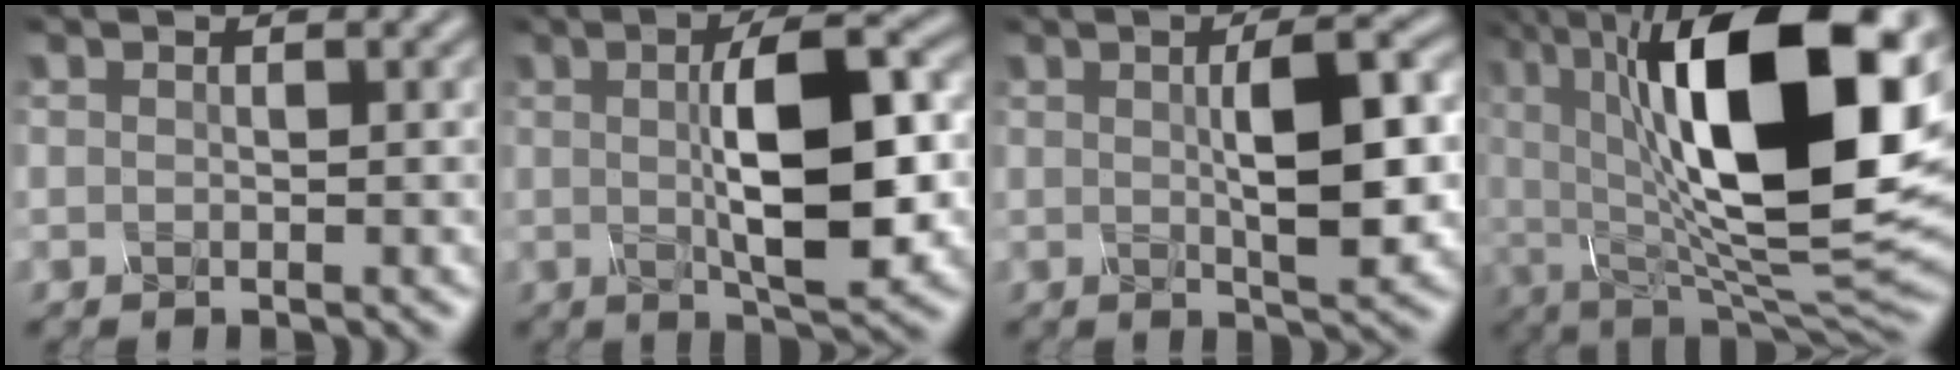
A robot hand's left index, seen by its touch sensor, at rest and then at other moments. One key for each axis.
{"total": 9.1, "fx": 0.5, "fy": 2.7, "fz": 8.7, "tx": -0.132, "ty": 0.005, "tz": 0.004}
{"total": 6.3, "fx": 0.6, "fy": 1.7, "fz": 6.0, "tx": -0.095, "ty": 0.004, "tz": 0.008}
{"total": 17.9, "fx": 4.6, "fy": 7.3, "fz": 15.8, "tx": -0.256, "ty": -0.004, "tz": 0.074}